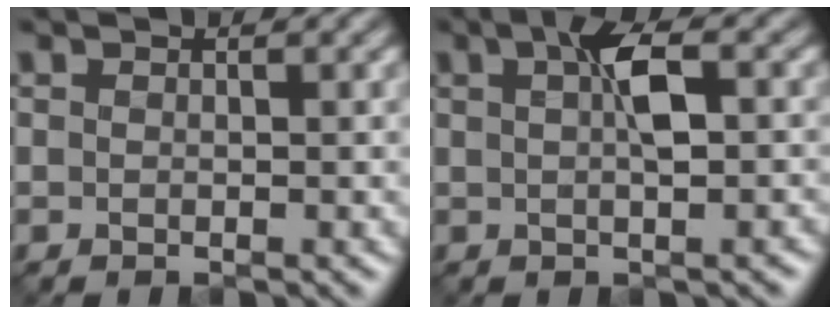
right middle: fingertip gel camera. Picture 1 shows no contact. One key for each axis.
{"total": 3.7, "fx": 0.8, "fy": 1.1, "fz": 3.5, "tx": -0.060, "ty": 0.011, "tz": 0.010}